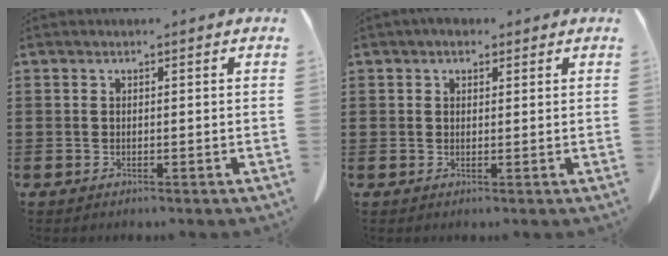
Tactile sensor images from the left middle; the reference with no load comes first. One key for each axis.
{"total": 2.2, "fx": 1.8, "fy": 1.2, "fz": 0.6, "tx": -0.009, "ty": 0.006, "tz": 0.031}